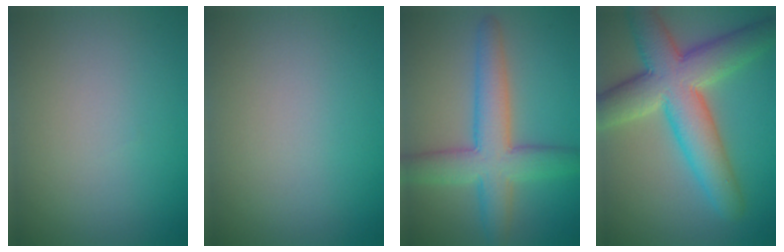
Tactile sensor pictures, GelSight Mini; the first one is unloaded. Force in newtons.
{"total": 0.0}
{"total": 6.6, "press": 6.6, "slide": 0.3}
{"total": 9.7, "press": 9.7, "slide": 0.2}